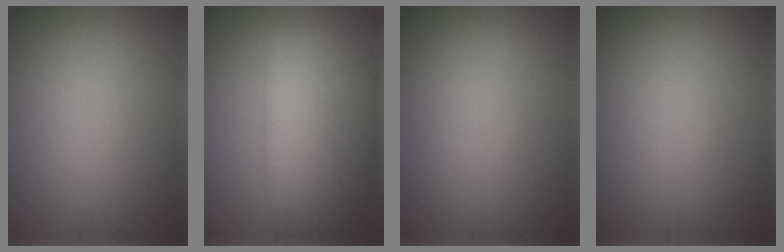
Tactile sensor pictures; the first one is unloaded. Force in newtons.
{"total": 8.5, "press": 8.5, "slide": 0.3}
{"total": 0.0}
{"total": 0.0}